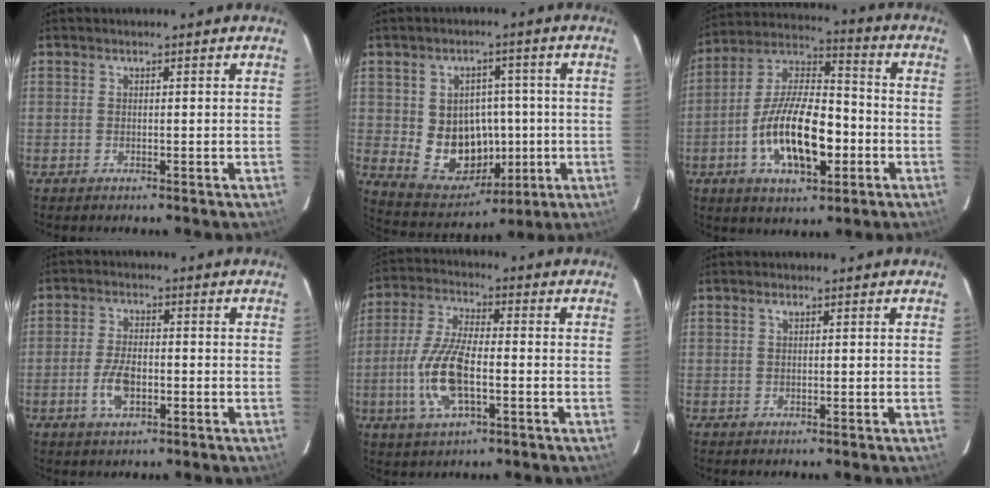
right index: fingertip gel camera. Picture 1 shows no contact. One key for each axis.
{"total": 12.1, "fx": -0.8, "fy": 10.4, "fz": 6.1, "tx": -0.118, "ty": 0.005, "tz": 0.012}
{"total": 17.4, "fx": -5.1, "fy": 7.5, "fz": 14.8, "tx": -0.287, "ty": 0.004, "tz": -0.089}
{"total": 6.0, "fx": -2.0, "fy": 2.9, "fz": 4.8, "tx": -0.102, "ty": 0.000, "tz": -0.036}
{"total": 11.8, "fx": -2.9, "fy": 4.2, "fz": 10.6, "tx": -0.228, "ty": 0.000, "tz": -0.058}
{"total": 0.6, "fx": 0.3, "fy": 0.3, "fz": 0.4, "tx": -0.009, "ty": 0.004, "tz": 0.005}